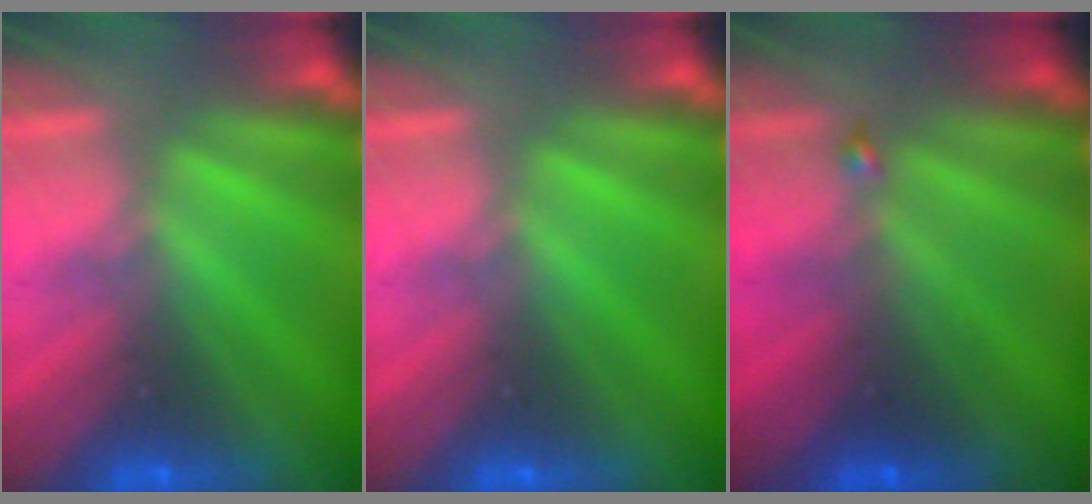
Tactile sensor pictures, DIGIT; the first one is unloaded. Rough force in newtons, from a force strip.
{"total": 0.0}
{"total": 1.9}